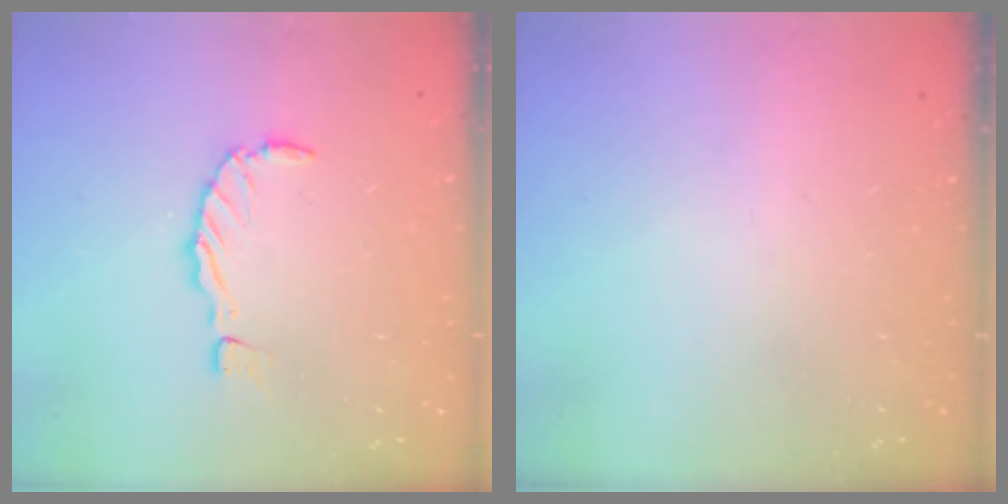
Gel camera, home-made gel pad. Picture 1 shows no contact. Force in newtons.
{"total": 0.0}